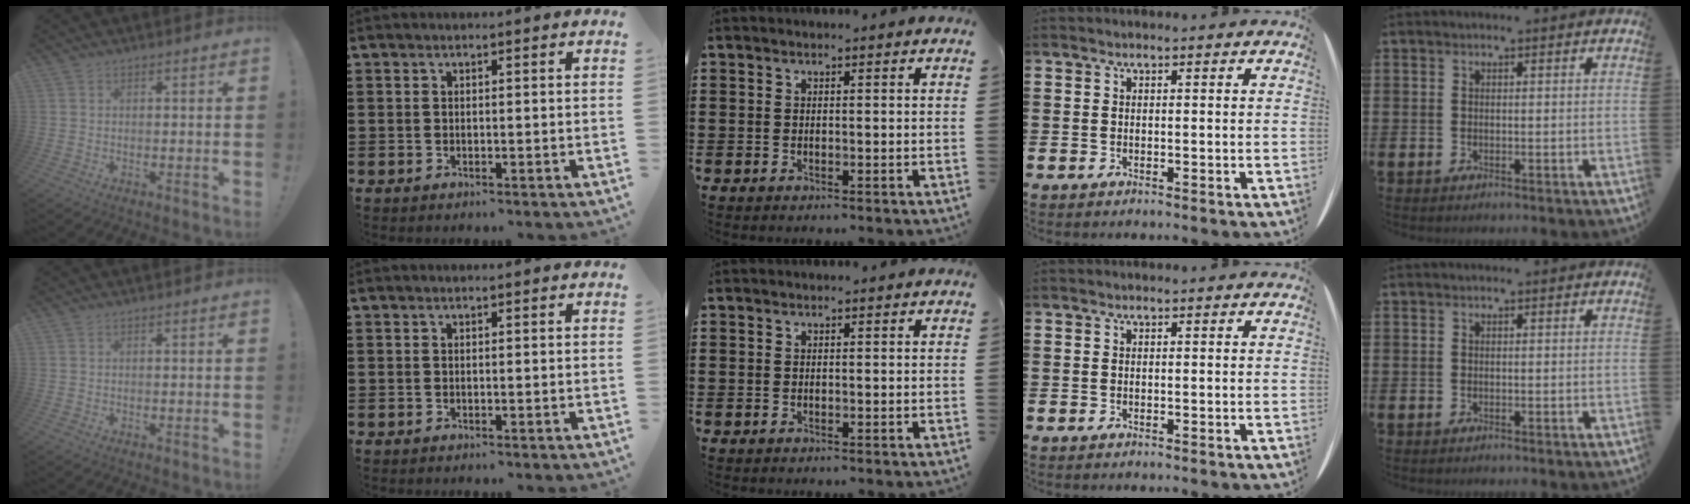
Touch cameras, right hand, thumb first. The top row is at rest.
{}